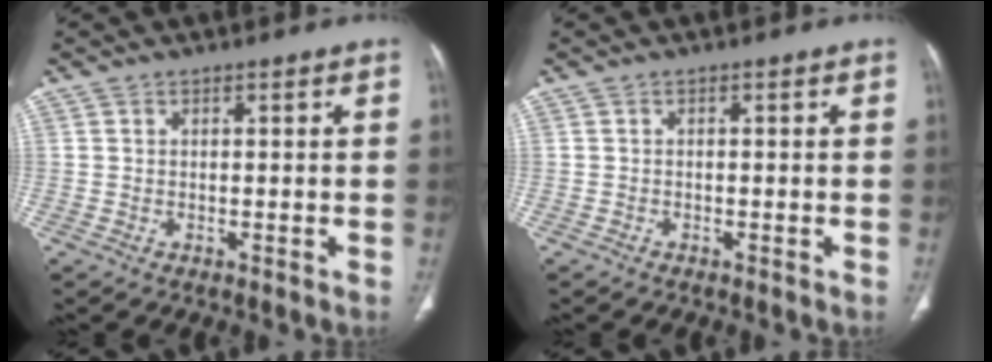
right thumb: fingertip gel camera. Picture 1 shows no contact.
{"total": 0.0}